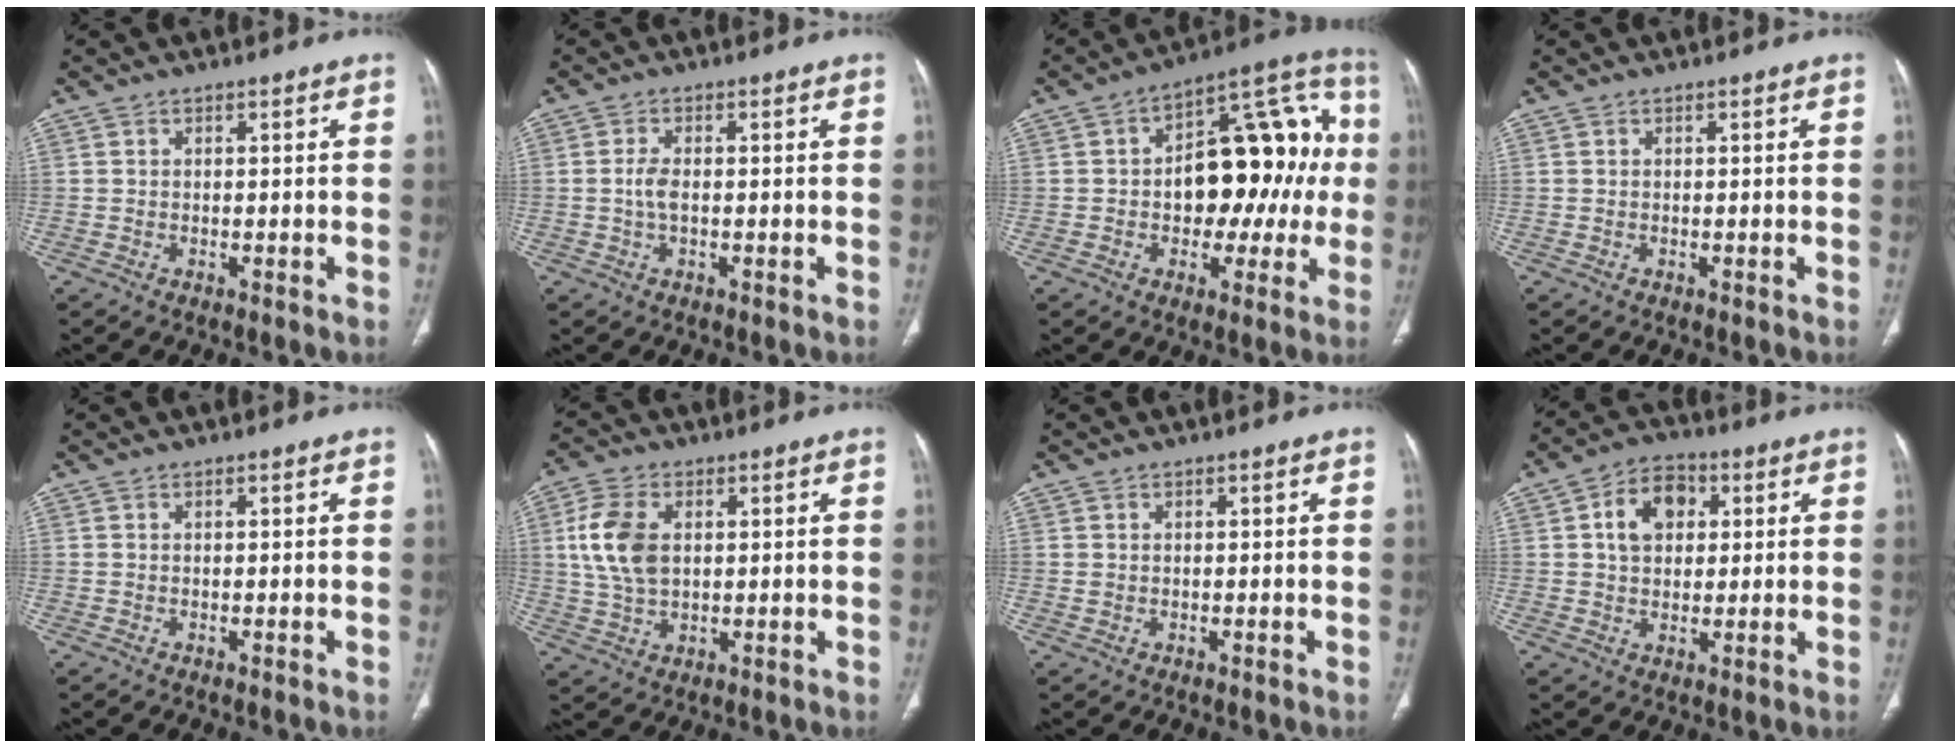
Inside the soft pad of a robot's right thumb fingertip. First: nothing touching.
{"total": 2.5, "force": [-0.3, 1.1, 2.2], "torque": [-0.052, 0.004, -0.008]}
{"total": 20.8, "force": [-0.1, 12.1, 16.9], "torque": [-0.184, 0.048, 0.000]}
{"total": 0.0}
{"total": 0.0}
{"total": 9.8, "force": [1.9, 6.2, 7.4], "torque": [-0.152, 0.001, 0.040]}
{"total": 0.8, "force": [0.2, 0.7, 0.3], "torque": [0.002, 0.001, 0.004]}
{"total": 9.1, "force": [2.3, 6.6, 5.9], "torque": [-0.073, 0.006, 0.032]}